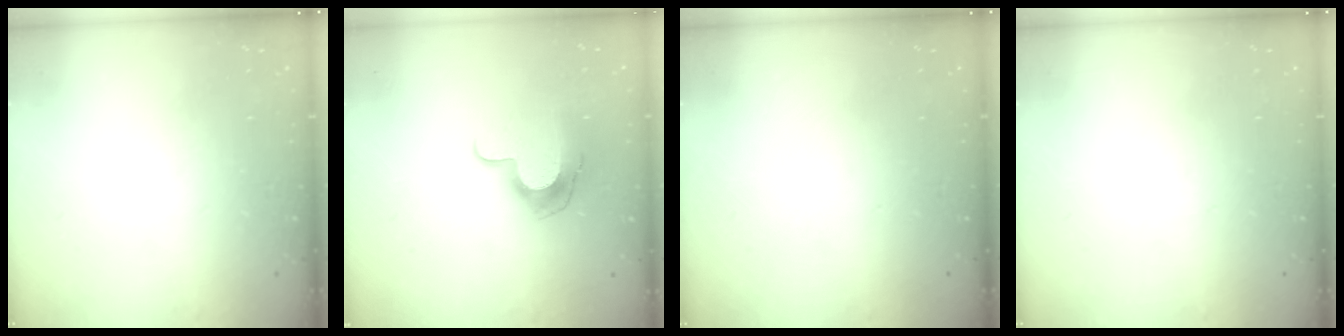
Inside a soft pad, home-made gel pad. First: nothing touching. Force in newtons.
{"total": 11.5, "press": 11.5, "slide": 0.4}
{"total": 0.0}
{"total": 0.0}